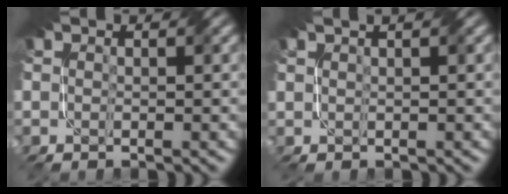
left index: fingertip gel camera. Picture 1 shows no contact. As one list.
[{"total": 3.2, "force": [1.9, 1.4, 2.1], "torque": [-0.015, 0.016, 0.009]}]